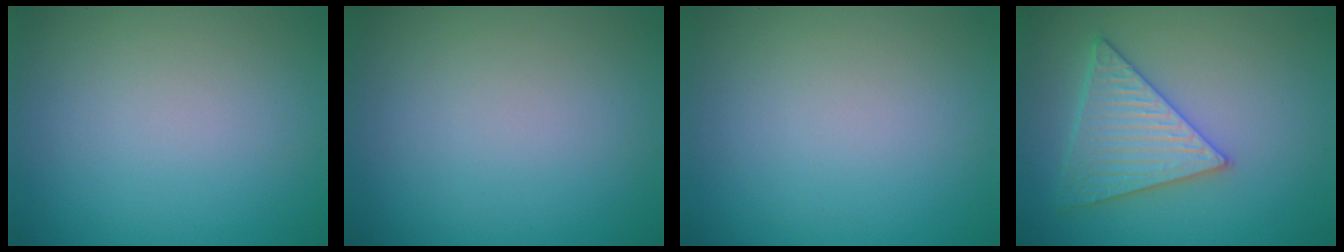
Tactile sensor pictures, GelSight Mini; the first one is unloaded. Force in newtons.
{"total": 0.0}
{"total": 0.0}
{"total": 4.6, "press": 4.2, "slide": 1.9}